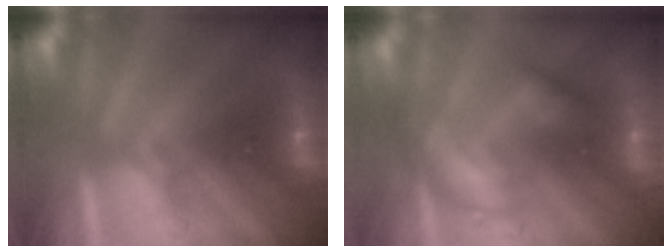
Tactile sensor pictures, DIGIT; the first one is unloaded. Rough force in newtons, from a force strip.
{"total": 2.6}